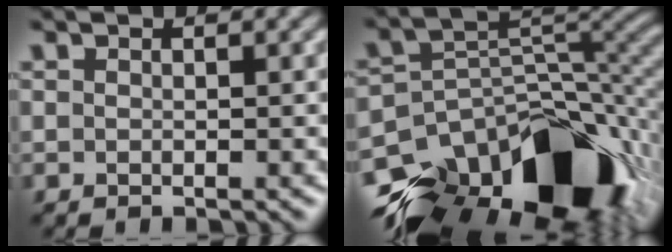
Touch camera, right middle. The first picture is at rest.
{"total": 16.4, "force": [-10.9, 8.5, 8.9], "torque": [-0.168, -0.012, -0.156]}